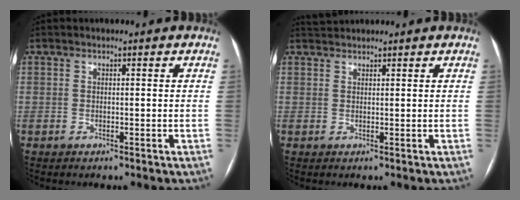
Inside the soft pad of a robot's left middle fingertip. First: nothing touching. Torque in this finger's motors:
{"motor_torque": [0.04, -0.05, -0.04, -0.01]}